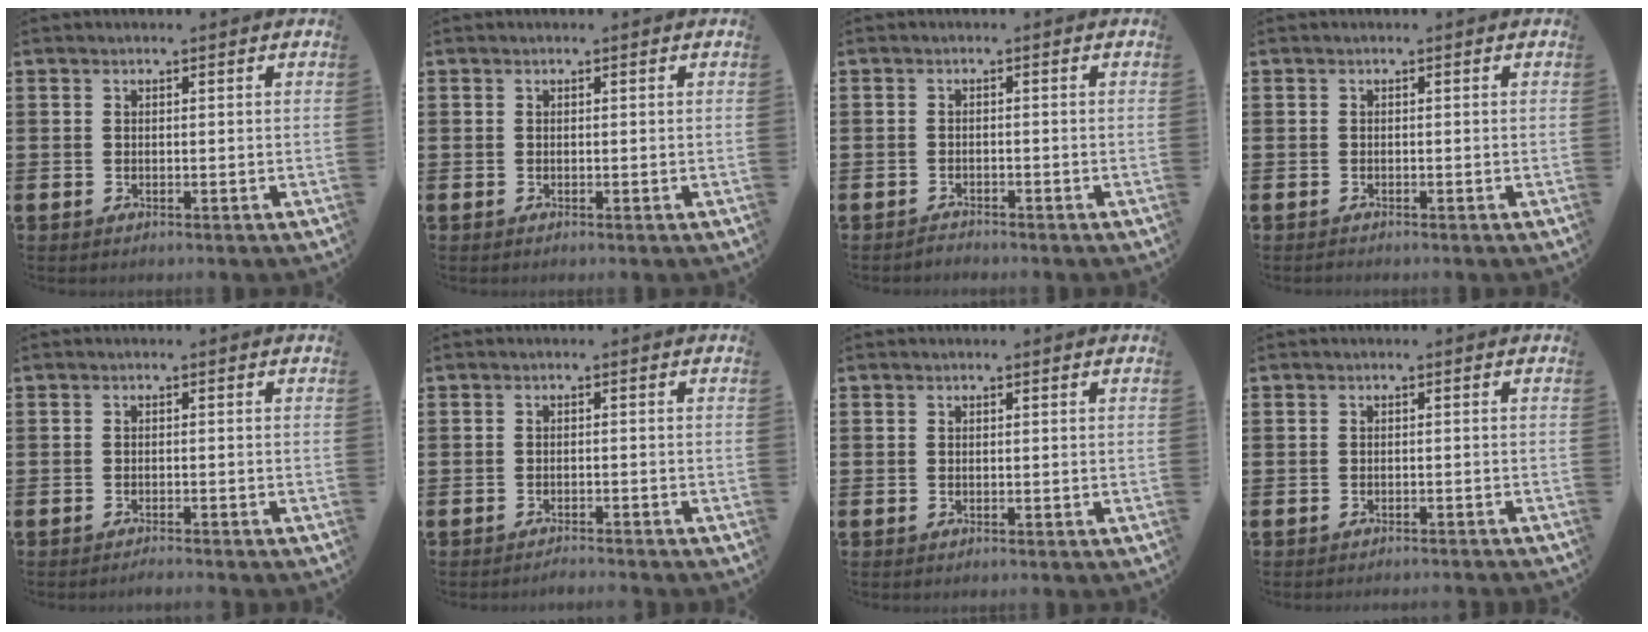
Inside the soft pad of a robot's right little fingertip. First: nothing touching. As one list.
[{"total": 0.0}, {"total": 1.0, "force": [-1.0, 0.0, 0.0], "torque": [-0.003, 0.001, -0.022]}, {"total": 0.0}, {"total": 0.9, "force": [-0.8, -0.1, 0.2], "torque": [-0.004, -0.002, -0.017]}, {"total": 1.1, "force": [-1.1, -0.1, 0.1], "torque": [-0.003, 0.001, -0.023]}, {"total": 0.0}, {"total": 0.8, "force": [-0.8, -0.2, 0.0], "torque": [0.000, 0.001, -0.016]}]